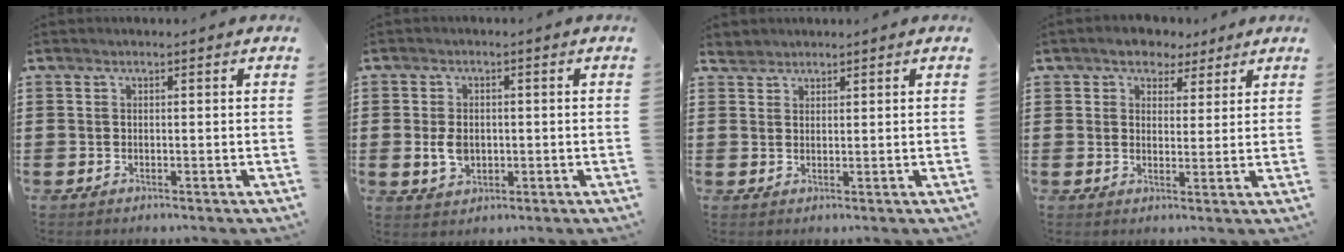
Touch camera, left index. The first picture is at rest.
{"total": 3.9, "force": [-0.3, 2.7, 2.8], "torque": [-0.064, 0.004, -0.006]}
{"total": 1.7, "force": [1.6, 0.6, -0.1], "torque": [-0.004, 0.004, 0.032]}
{"total": 3.9, "force": [3.1, 2.3, 0.6], "torque": [-0.021, 0.006, 0.055]}